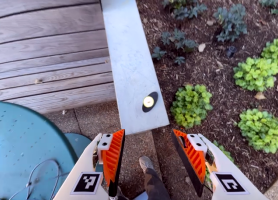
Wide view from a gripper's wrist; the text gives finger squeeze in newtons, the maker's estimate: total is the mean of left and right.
{"total": 0.0}